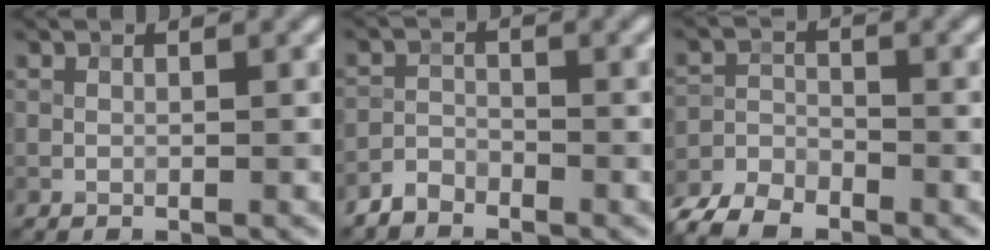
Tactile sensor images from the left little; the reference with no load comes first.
{"total": 1.8, "force": [-1.7, 0.6, 0.0], "torque": [0.007, 0.004, -0.037]}
{"total": 4.9, "force": [-4.1, 2.0, 1.7], "torque": [-0.029, -0.011, -0.088]}